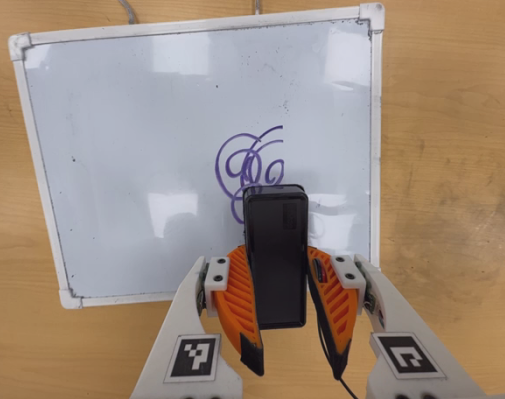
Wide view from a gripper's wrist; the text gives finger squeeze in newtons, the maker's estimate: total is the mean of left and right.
{"total": 6.7, "left": 6.2, "right": 7.3}